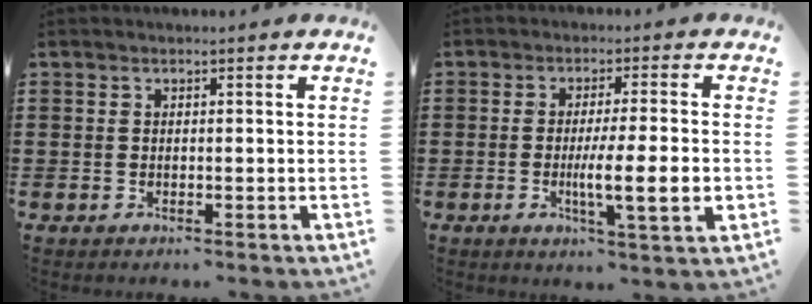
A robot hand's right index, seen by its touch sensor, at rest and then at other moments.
{"total": 8.7, "force": [-1.4, 1.2, 8.5], "torque": [-0.139, -0.013, -0.024]}